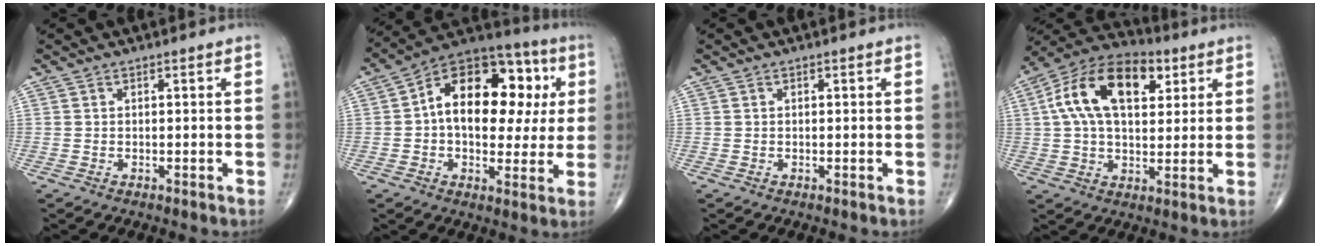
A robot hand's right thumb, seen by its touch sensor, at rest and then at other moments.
{"total": 21.2, "force": [3.1, 12.6, 16.7], "torque": [-0.206, 0.032, 0.038]}
{"total": 0.0}
{"total": 18.2, "force": [5.5, 10.5, 13.8], "torque": [-0.220, 0.010, 0.085]}